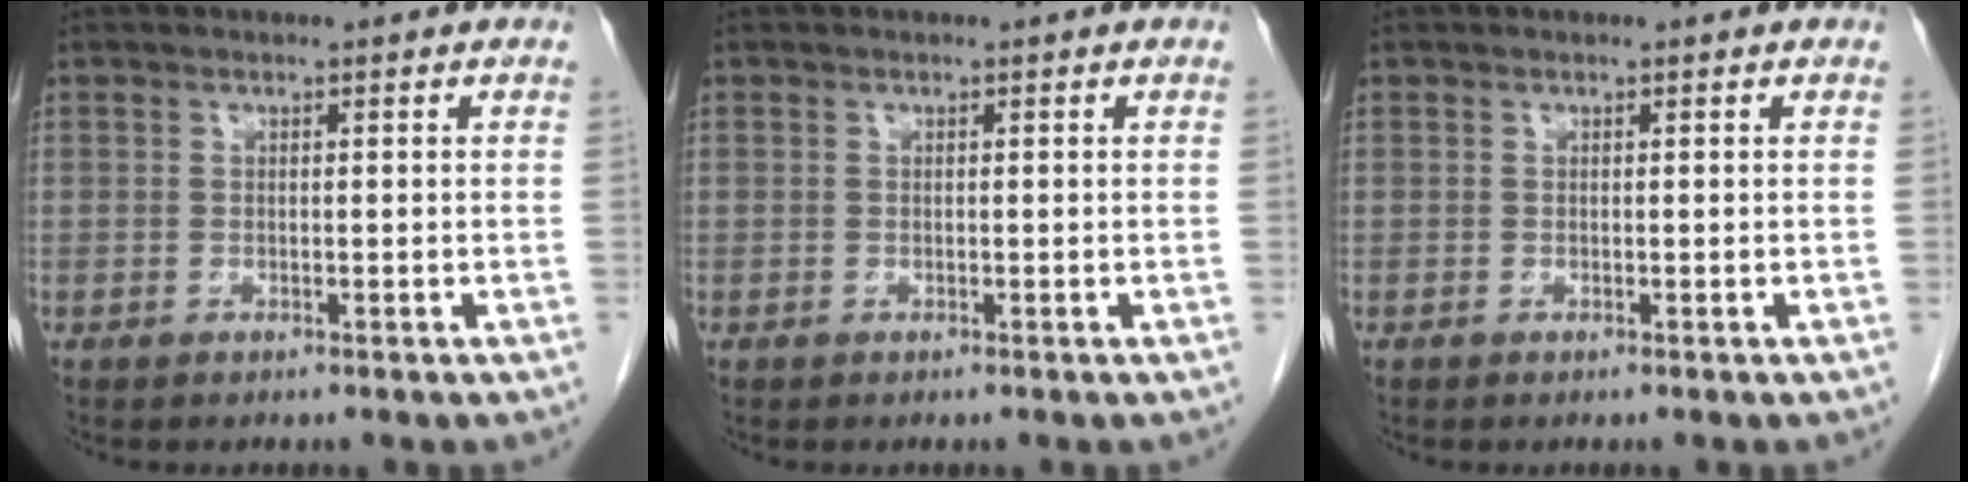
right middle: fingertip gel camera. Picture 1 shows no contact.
{"total": 0.0}
{"total": 0.0}